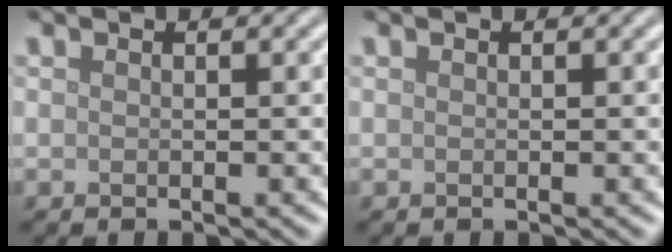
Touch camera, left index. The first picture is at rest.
{"total": 0.0}